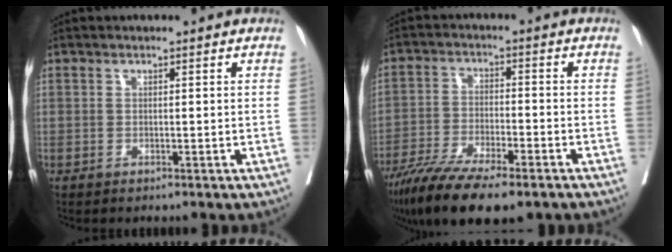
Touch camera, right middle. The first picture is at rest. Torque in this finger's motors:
{"motor_torque": [1.16, -0.97, 0.61, 0.17]}